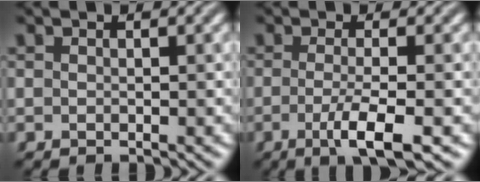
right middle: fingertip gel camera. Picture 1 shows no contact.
{"total": 4.3, "force": [-1.3, 0.9, 4.0], "torque": [-0.070, -0.005, -0.029]}